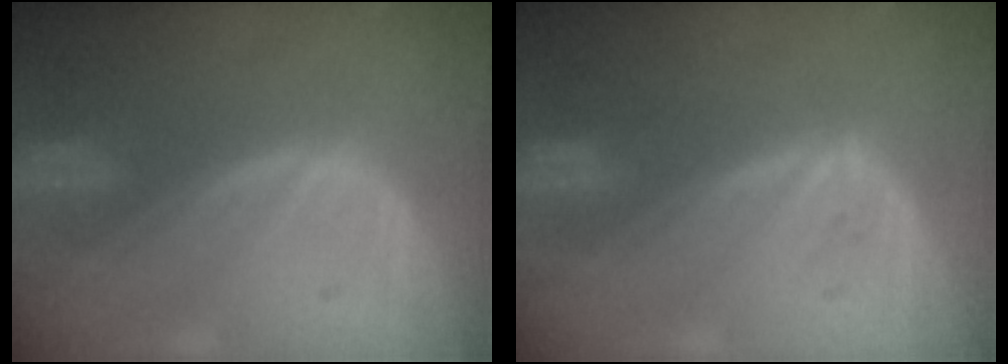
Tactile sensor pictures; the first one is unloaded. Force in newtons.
{"total": 1.1, "press": 1.1, "slide": 0.1}